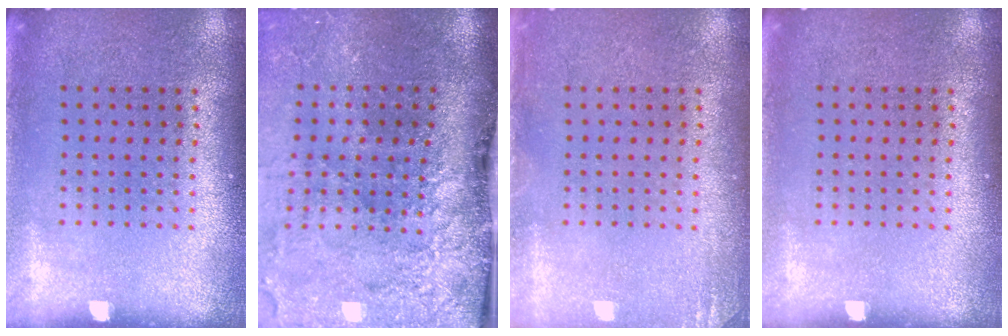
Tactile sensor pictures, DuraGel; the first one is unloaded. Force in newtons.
{"total": 4.7, "press": 3.6, "slide": 3.1}
{"total": 1.3, "press": 1.3, "slide": 0.1}
{"total": 0.0}